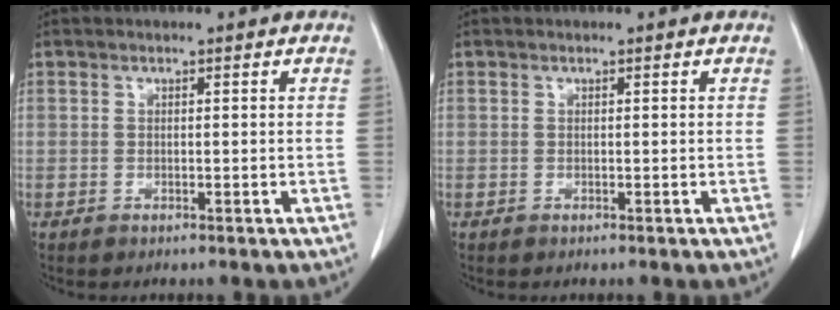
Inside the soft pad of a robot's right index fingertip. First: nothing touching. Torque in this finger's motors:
{"motor_torque": [0.00, 0.00, 0.00, 0.00]}